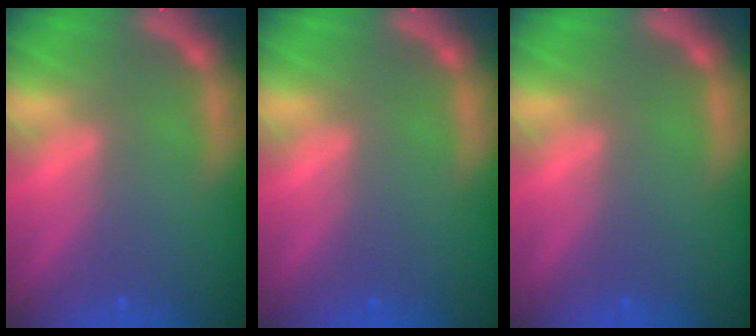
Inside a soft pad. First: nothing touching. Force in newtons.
{"total": 0.0}
{"total": 0.0}